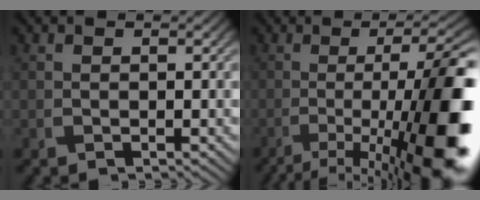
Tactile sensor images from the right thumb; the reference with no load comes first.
{"total": 17.4, "force": [-6.0, 4.6, 15.7], "torque": [-0.196, 0.010, -0.086]}